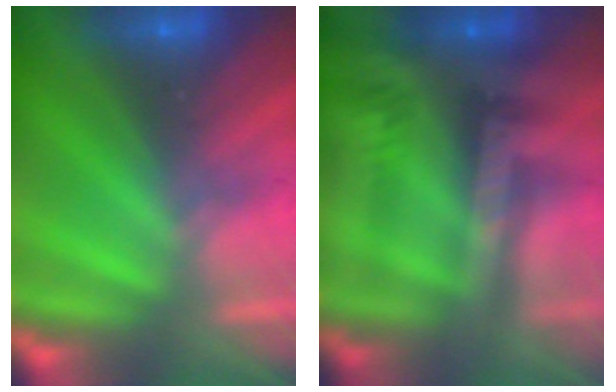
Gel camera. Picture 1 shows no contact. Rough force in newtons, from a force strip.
{"total": 2.4}